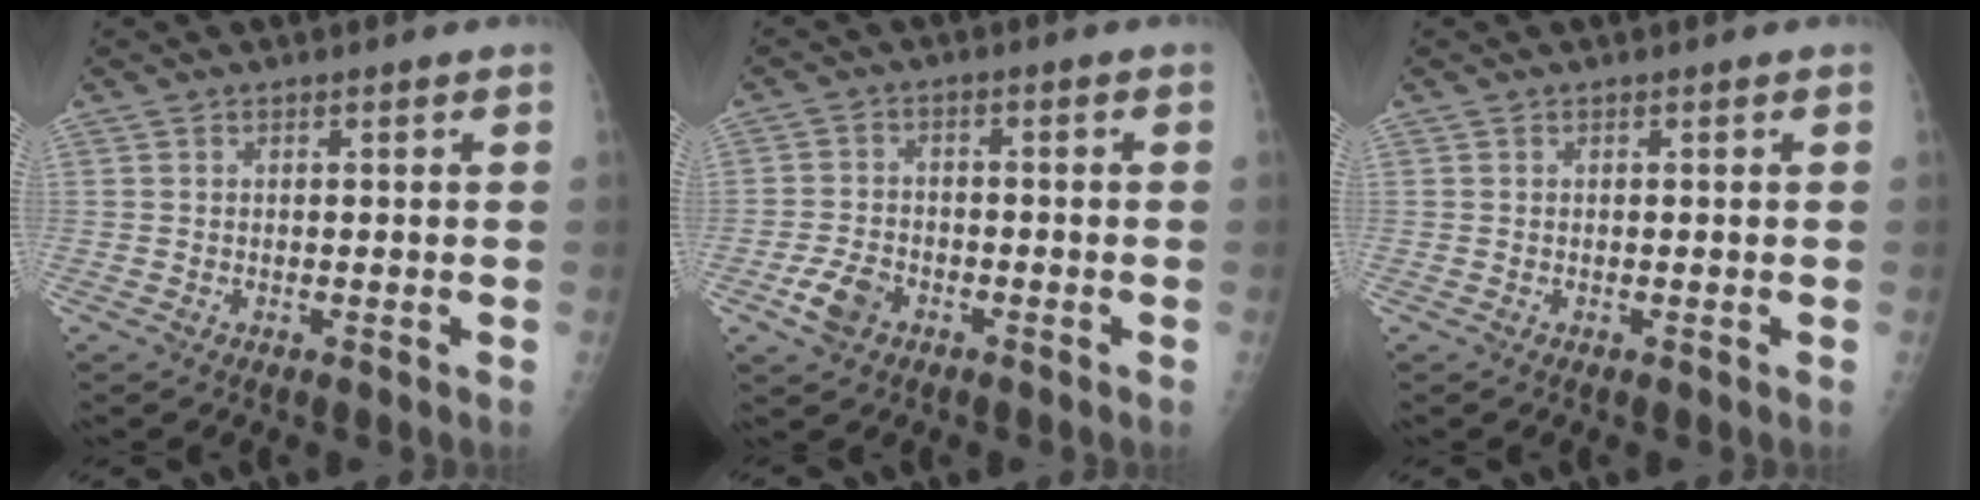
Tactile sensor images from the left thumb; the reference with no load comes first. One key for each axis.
{"total": 5.6, "fx": -2.9, "fy": 3.7, "fz": 3.0, "tx": -0.058, "ty": 0.018, "tz": -0.053}
{"total": 0.0}